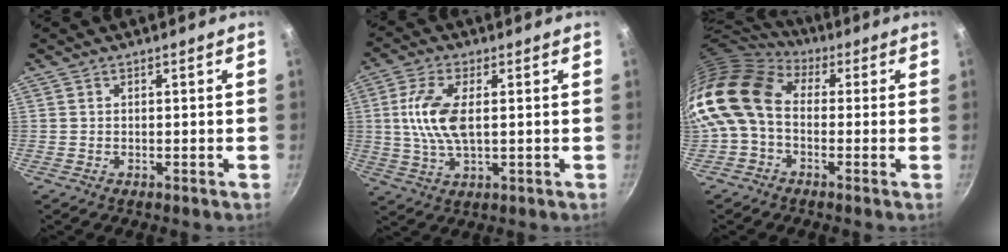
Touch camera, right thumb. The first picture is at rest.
{"total": 9.6, "force": [1.1, 4.3, 8.5], "torque": [-0.176, 0.002, 0.020]}
{"total": 14.5, "force": [-0.2, 10.5, 10.0], "torque": [-0.193, 0.029, -0.025]}